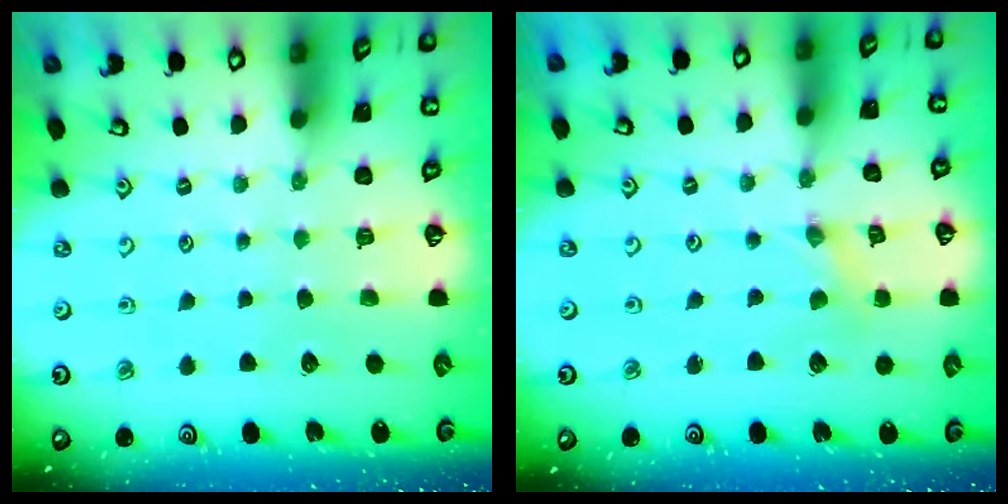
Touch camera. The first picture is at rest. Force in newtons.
{"total": 1.0, "press": 1.0, "slide": 0.2}